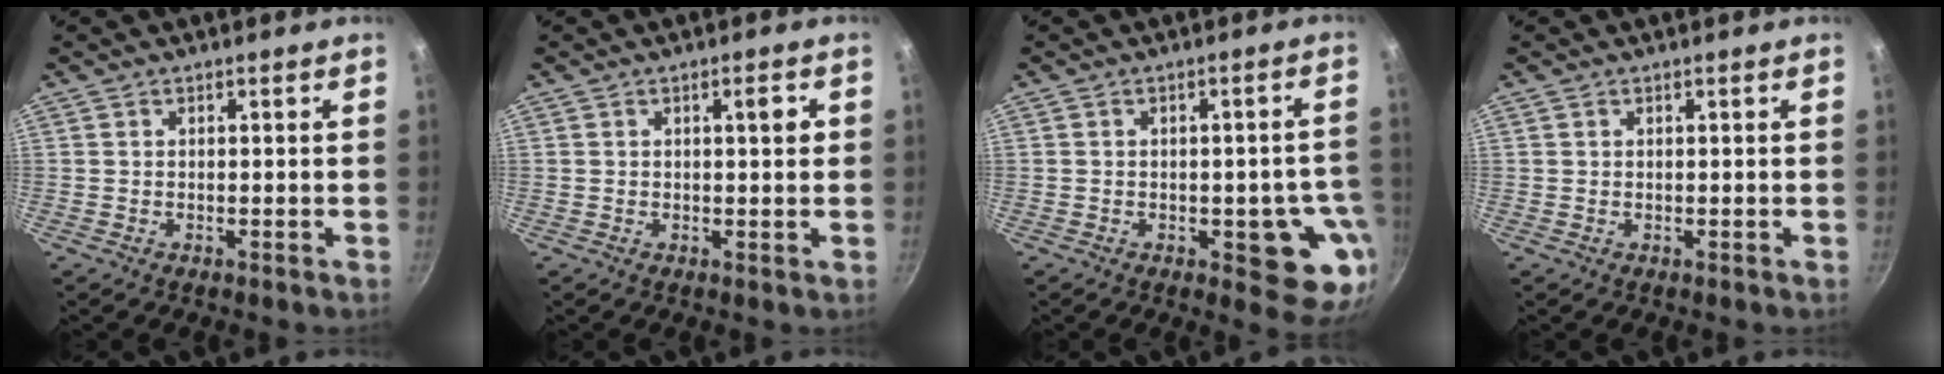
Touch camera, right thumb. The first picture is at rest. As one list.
[{"total": 2.9, "force": [0.7, 0.9, 2.7], "torque": [-0.029, 0.003, 0.009]}, {"total": 10.8, "force": [-3.1, 4.7, 9.2], "torque": [-0.054, 0.010, -0.035]}, {"total": 0.0}]